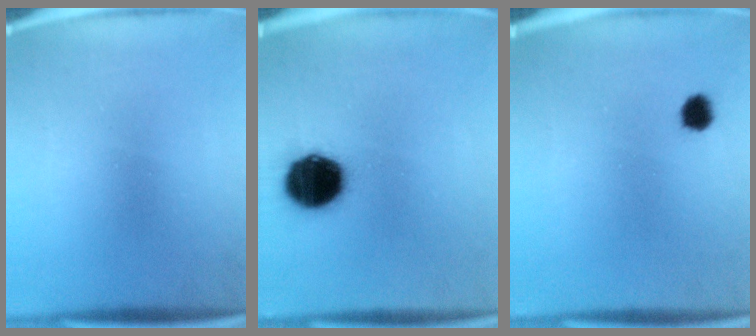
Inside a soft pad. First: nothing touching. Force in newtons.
{"total": 15.9}
{"total": 2.7}